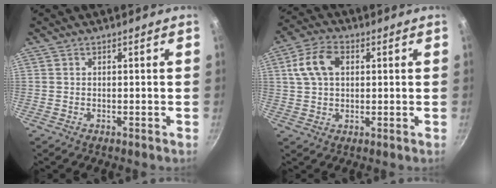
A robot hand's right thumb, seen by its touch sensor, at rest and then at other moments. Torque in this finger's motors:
{"motor_torque": [0.59, 1.00, 0.30, -0.32, 0.06]}